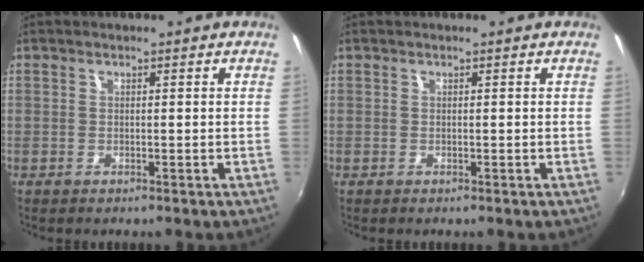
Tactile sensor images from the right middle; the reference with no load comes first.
{"total": 0.0}